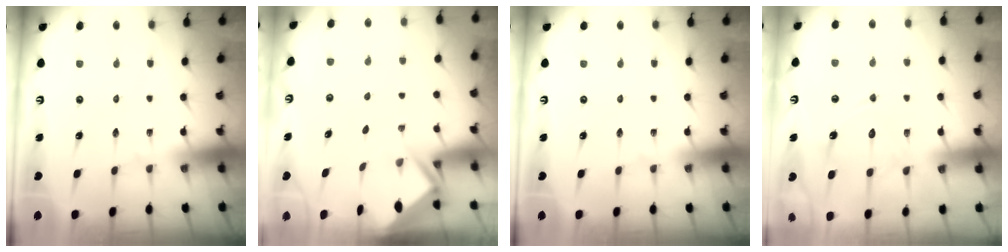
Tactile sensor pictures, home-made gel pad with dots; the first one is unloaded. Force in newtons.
{"total": 2.6, "press": 2.6, "slide": 0.1}
{"total": 0.0}
{"total": 13.1, "press": 13.1, "slide": 1.1}